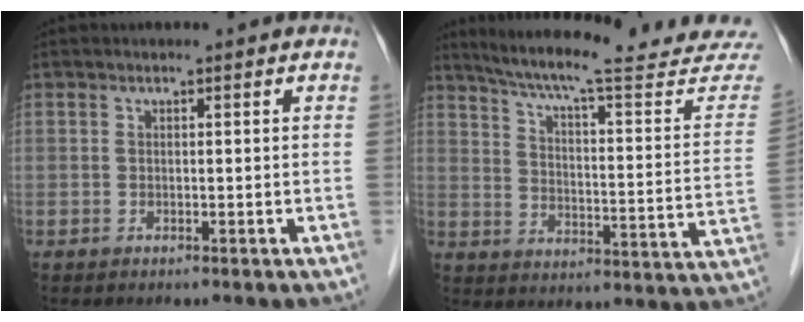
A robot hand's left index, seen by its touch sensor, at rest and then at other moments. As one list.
[{"total": 25.9, "force": [23.5, 1.4, 10.8], "torque": [-0.161, -0.068, 0.300]}]